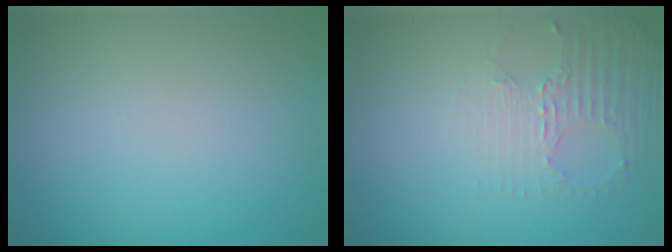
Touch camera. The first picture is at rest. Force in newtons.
{"total": 2.6, "press": 2.0, "slide": 1.7}